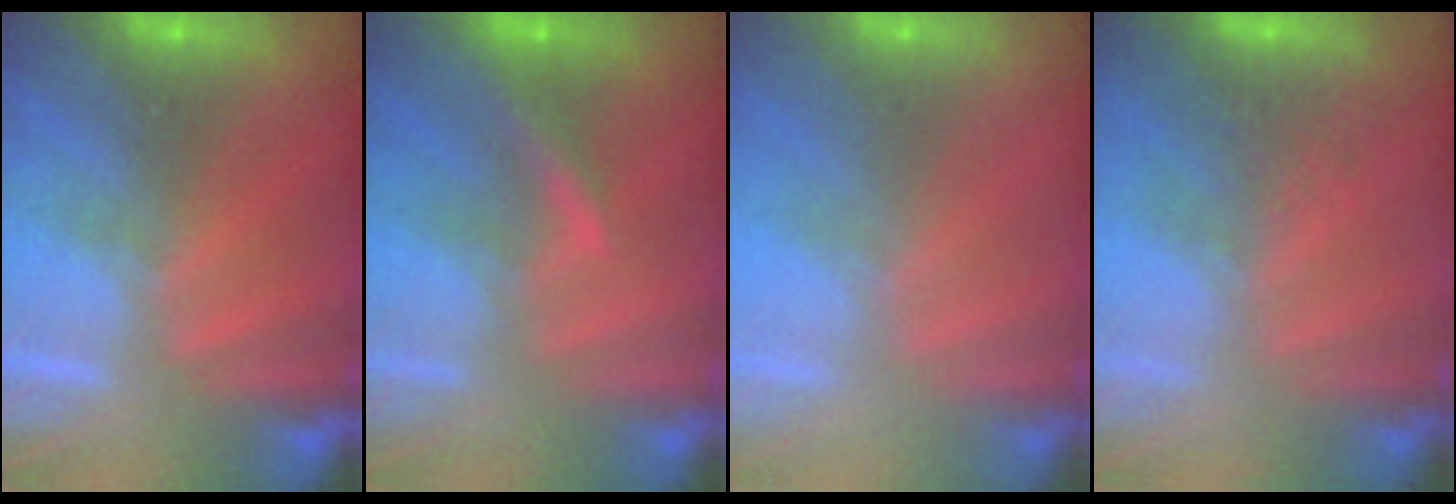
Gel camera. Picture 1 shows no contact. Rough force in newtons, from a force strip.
{"total": 3.5}
{"total": 2.3}
{"total": 2.7}